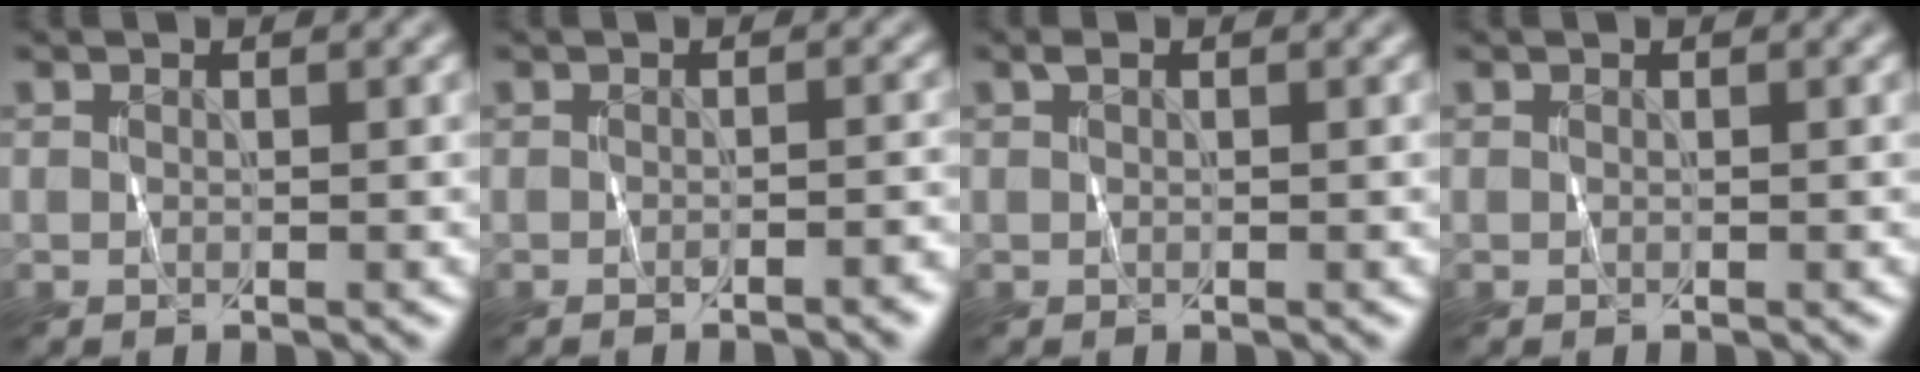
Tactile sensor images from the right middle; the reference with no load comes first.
{"total": 3.0, "force": [-1.5, 0.8, 2.5], "torque": [-0.023, 0.000, -0.017]}
{"total": 0.8, "force": [0.4, 0.4, 0.5], "torque": [-0.011, 0.002, 0.008]}
{"total": 0.0}